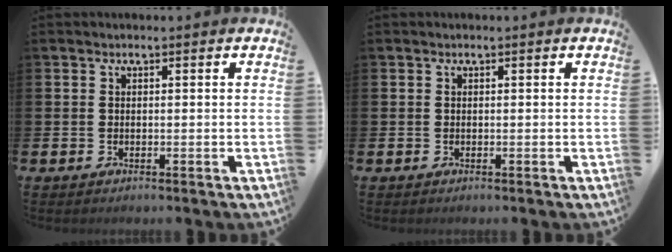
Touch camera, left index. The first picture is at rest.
{"total": 0.0}